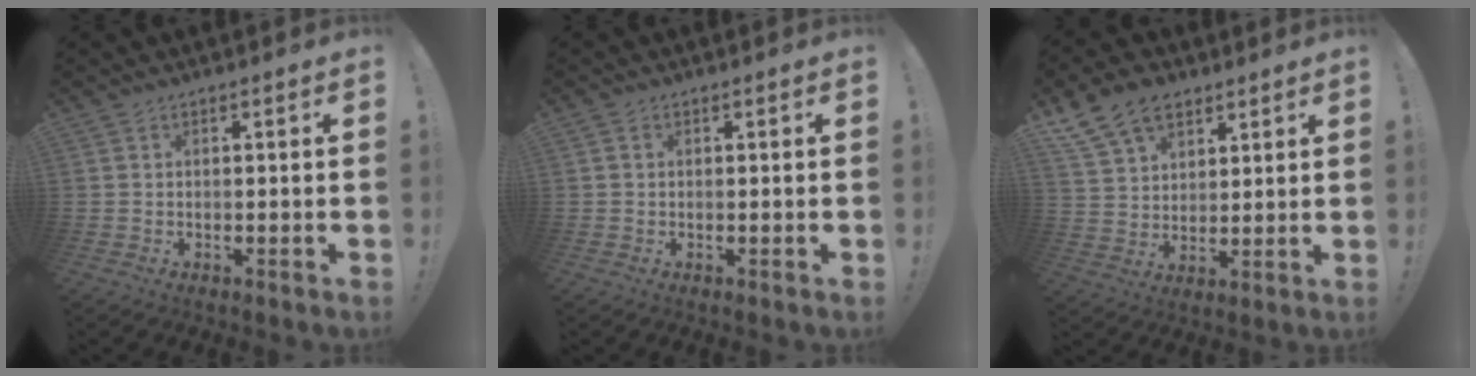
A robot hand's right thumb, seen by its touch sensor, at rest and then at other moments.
{"total": 0.7, "force": [0.0, 0.7, 0.1], "torque": [-0.002, 0.003, 0.000]}
{"total": 12.6, "force": [7.8, 8.5, 5.0], "torque": [-0.092, -0.039, 0.155]}